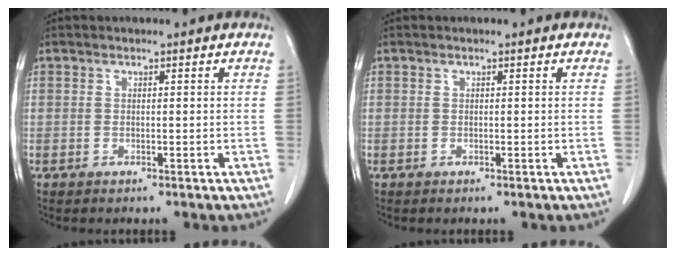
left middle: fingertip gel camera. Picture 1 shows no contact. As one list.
[{"total": 0.0}]